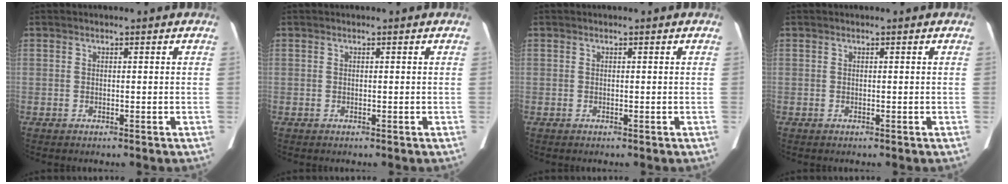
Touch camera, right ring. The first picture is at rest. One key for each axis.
{"total": 0.0}
{"total": 0.0}
{"total": 0.0}